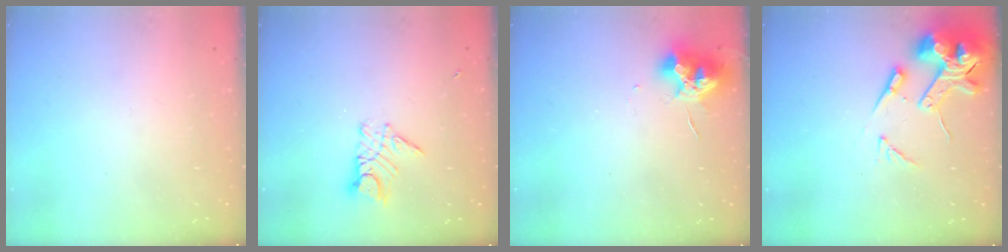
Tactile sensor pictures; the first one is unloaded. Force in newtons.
{"total": 9.3, "press": 9.3, "slide": 0.8}
{"total": 12.2, "press": 12.2, "slide": 0.4}
{"total": 15.5, "press": 15.3, "slide": 2.1}